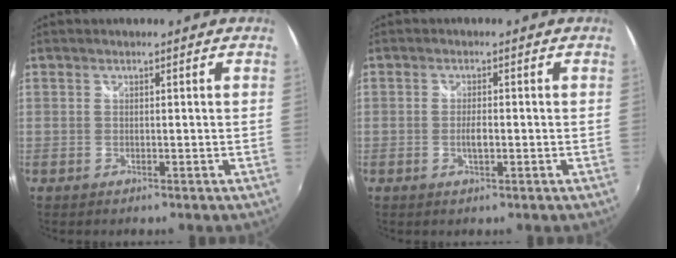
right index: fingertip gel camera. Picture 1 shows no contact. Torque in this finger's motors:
{"motor_torque": [0.39, 0.14, 0.18, 0.05]}